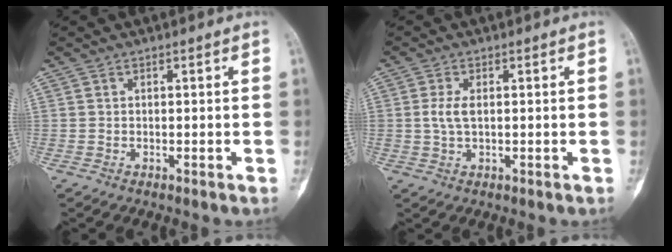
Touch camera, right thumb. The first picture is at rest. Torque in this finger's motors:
{"motor_torque": [0.13, 0.12, 0.31, 0.23, 0.04]}